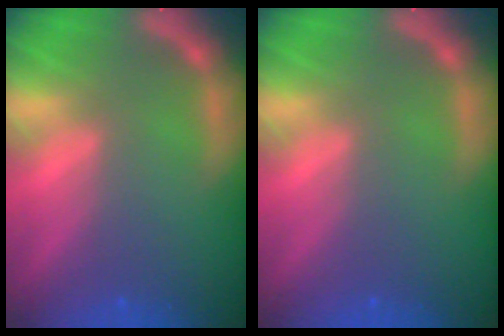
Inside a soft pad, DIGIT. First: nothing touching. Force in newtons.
{"total": 0.0}